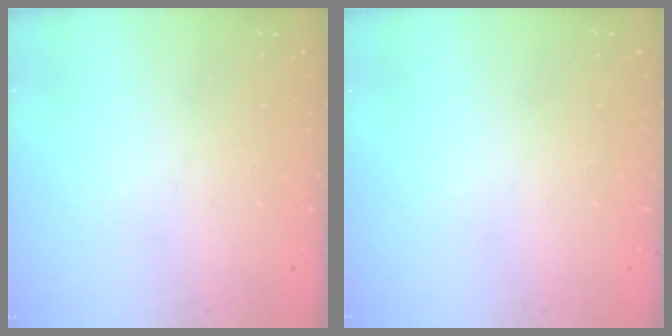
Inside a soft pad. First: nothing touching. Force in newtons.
{"total": 0.0}